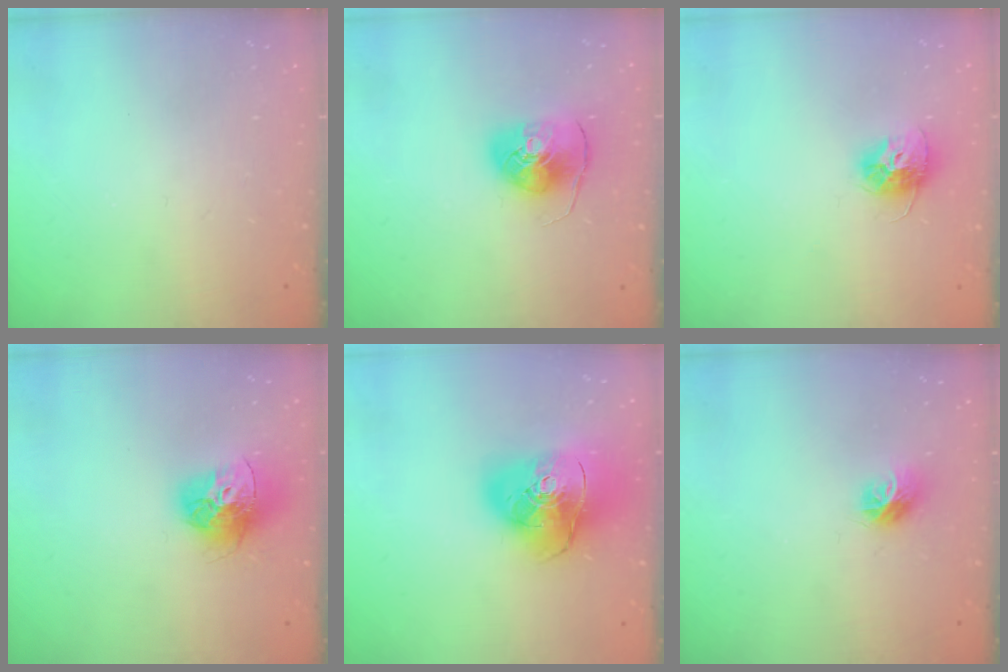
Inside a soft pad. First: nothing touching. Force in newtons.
{"total": 9.2, "press": 9.1, "slide": 1.0}
{"total": 10.5, "press": 10.4, "slide": 0.9}
{"total": 15.3, "press": 15.2, "slide": 1.7}
{"total": 19.4, "press": 19.2, "slide": 2.5}
{"total": 8.1, "press": 8.1, "slide": 0.2}